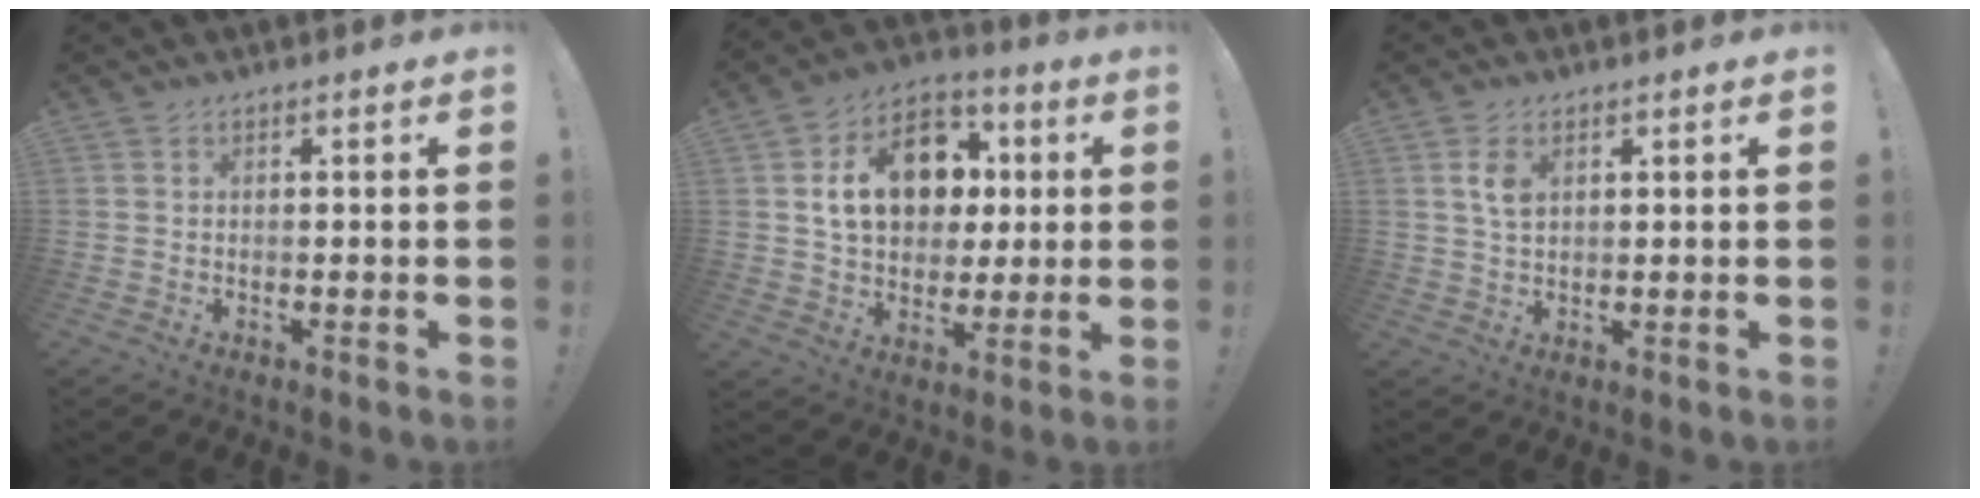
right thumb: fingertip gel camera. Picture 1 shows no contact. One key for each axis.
{"total": 17.7, "fx": 4.4, "fy": 13.2, "fz": 10.9, "tx": -0.148, "ty": -0.002, "tz": 0.087}
{"total": 4.6, "fx": 1.7, "fy": 2.8, "fz": 3.3, "tx": -0.053, "ty": -0.001, "tz": 0.029}